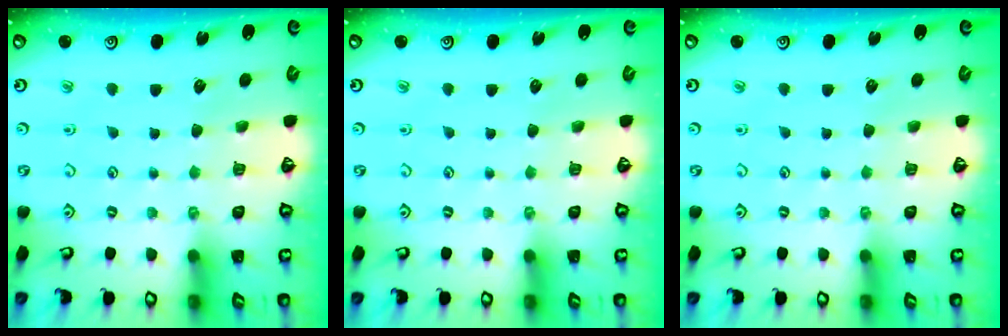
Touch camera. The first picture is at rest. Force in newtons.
{"total": 0.0}
{"total": 0.0}